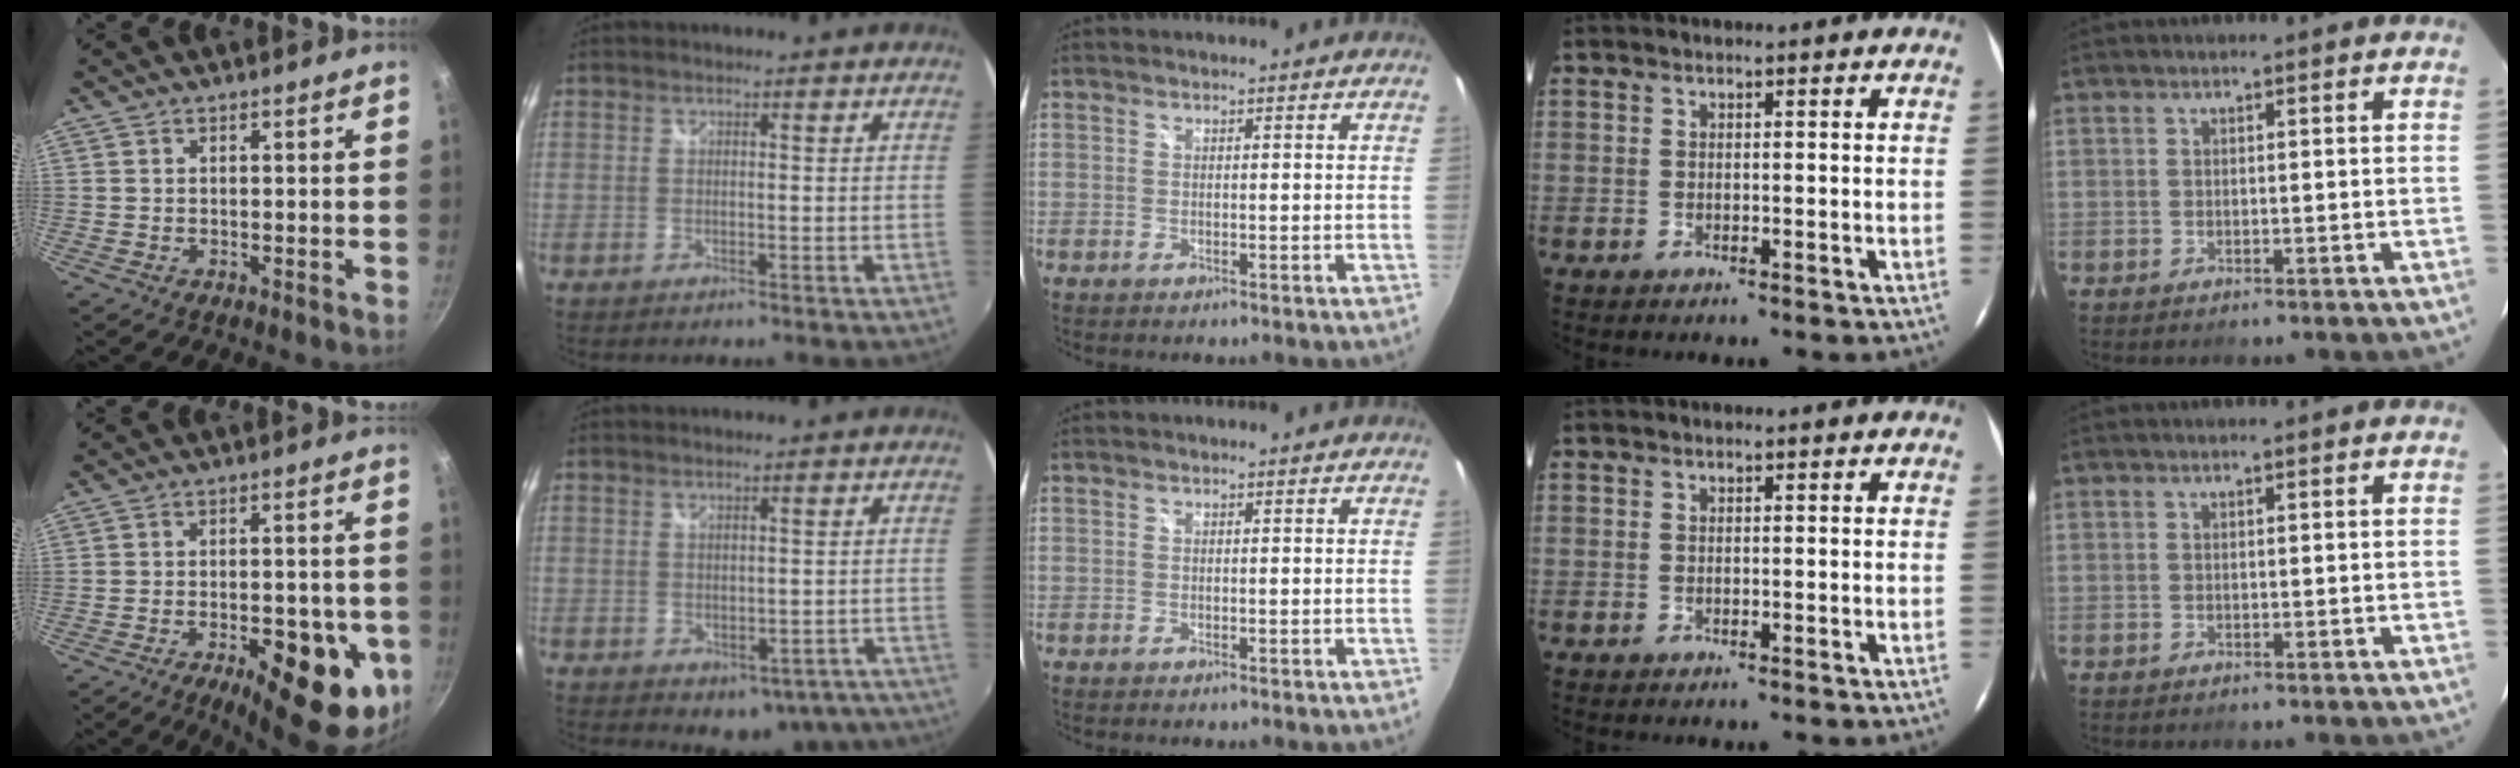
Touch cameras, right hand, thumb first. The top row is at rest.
{"thumb": {"total": 18.2, "force": [-6.8, 7.6, 15.1], "torque": [-0.147, 0.003, -0.084]}, "index": {"total": 9.6, "force": [-6.4, 6.1, 3.9], "torque": [-0.050, 0.015, -0.054]}}